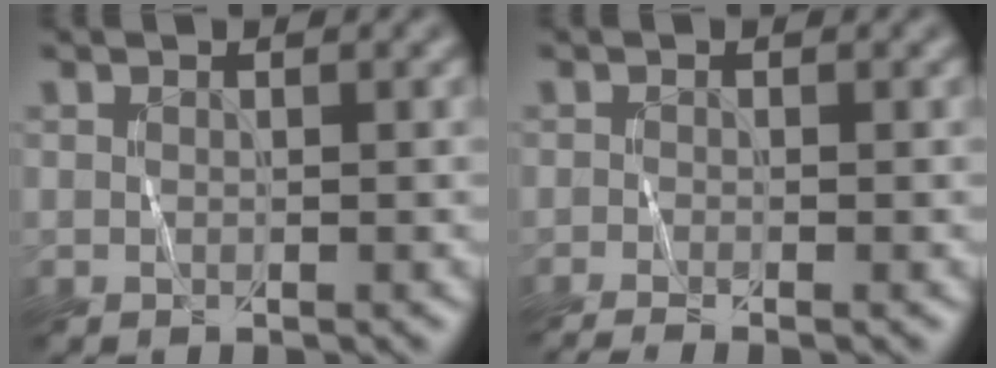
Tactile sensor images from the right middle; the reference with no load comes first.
{"total": 2.9, "force": [-1.7, 0.7, 2.2], "torque": [-0.037, -0.007, -0.033]}